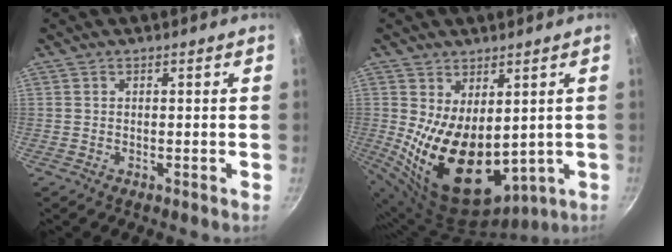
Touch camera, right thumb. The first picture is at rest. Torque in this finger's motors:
{"motor_torque": [-0.46, 2.31, 1.50, 1.27, 0.30]}